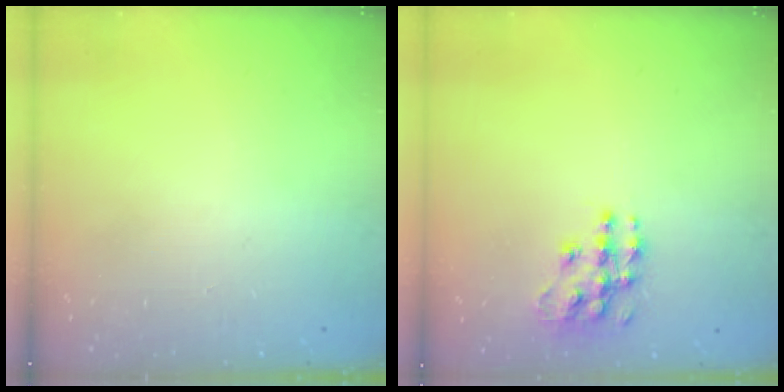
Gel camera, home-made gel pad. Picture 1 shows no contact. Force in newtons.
{"total": 10.4, "press": 10.4, "slide": 0.4}